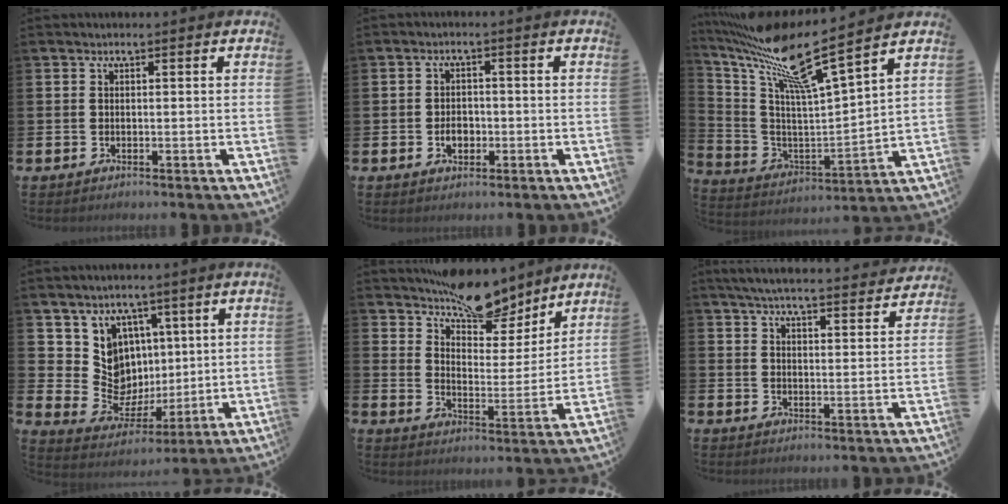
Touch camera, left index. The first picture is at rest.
{"total": 2.6, "force": [-0.8, 1.9, 1.6], "torque": [-0.015, -0.004, -0.021]}
{"total": 13.5, "force": [10.4, 1.5, 8.6], "torque": [-0.204, -0.061, 0.169]}
{"total": 7.8, "force": [3.0, 7.0, 1.6], "torque": [-0.076, -0.035, 0.063]}
{"total": 10.8, "force": [9.6, 3.5, 3.5], "torque": [-0.062, -0.065, 0.172]}
{"total": 5.7, "force": [5.6, 0.3, 1.2], "torque": [-0.036, -0.040, 0.096]}